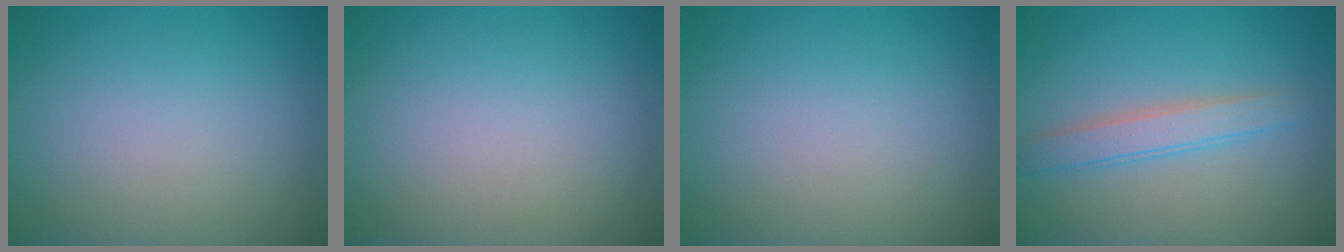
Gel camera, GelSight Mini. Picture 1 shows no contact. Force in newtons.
{"total": 0.0}
{"total": 0.0}
{"total": 2.6, "press": 2.6, "slide": 0.0}